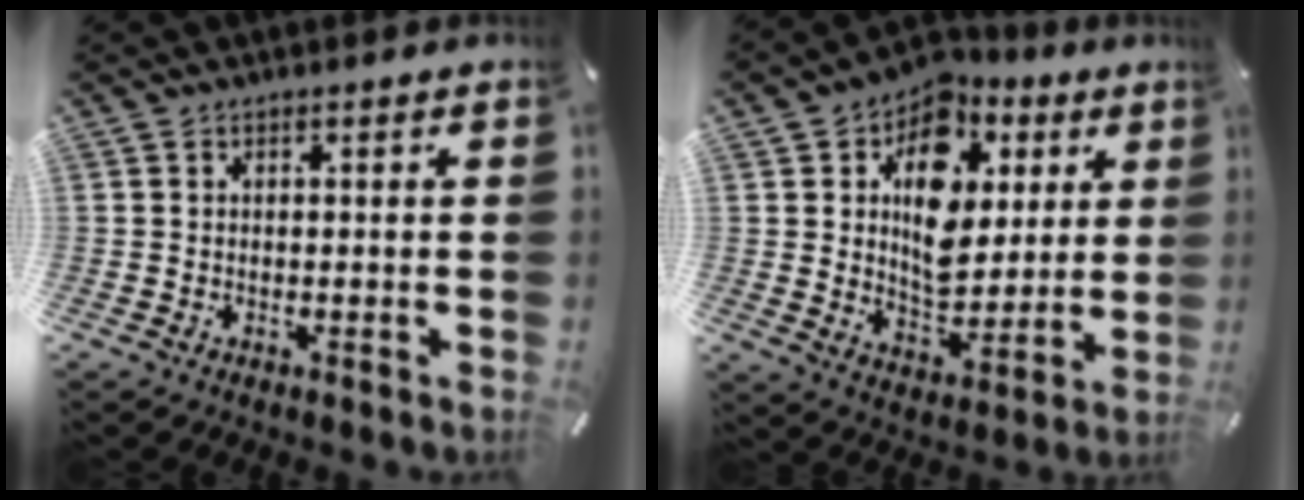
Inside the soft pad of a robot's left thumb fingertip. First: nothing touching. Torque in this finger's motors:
{"motor_torque": [2.51, 2.50, 1.82, -0.95, 0.47]}